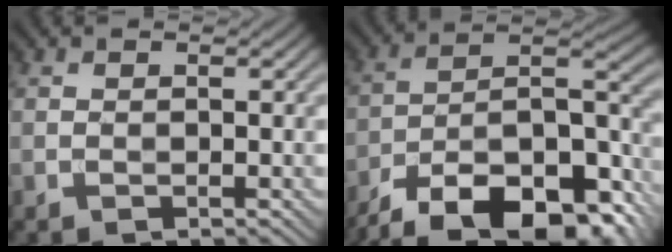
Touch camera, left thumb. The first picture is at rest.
{"total": 18.6, "force": [-14.0, 6.2, 10.5], "torque": [-0.186, -0.017, -0.215]}